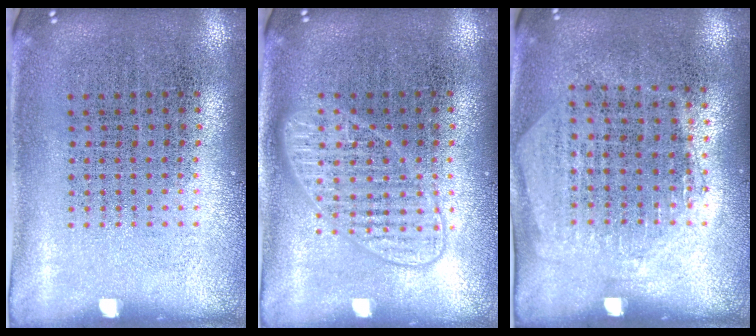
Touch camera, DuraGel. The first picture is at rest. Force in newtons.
{"total": 2.7, "press": 2.7, "slide": 0.4}
{"total": 1.3, "press": 1.1, "slide": 0.7}